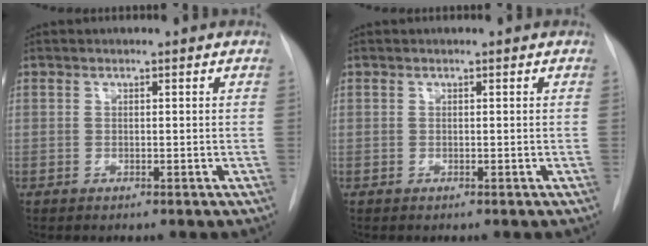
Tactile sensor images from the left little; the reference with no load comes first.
{"total": 0.0}